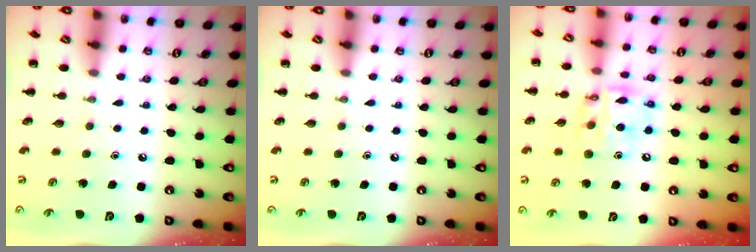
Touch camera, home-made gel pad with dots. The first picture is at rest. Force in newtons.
{"total": 0.0}
{"total": 13.6, "press": 13.3, "slide": 3.0}